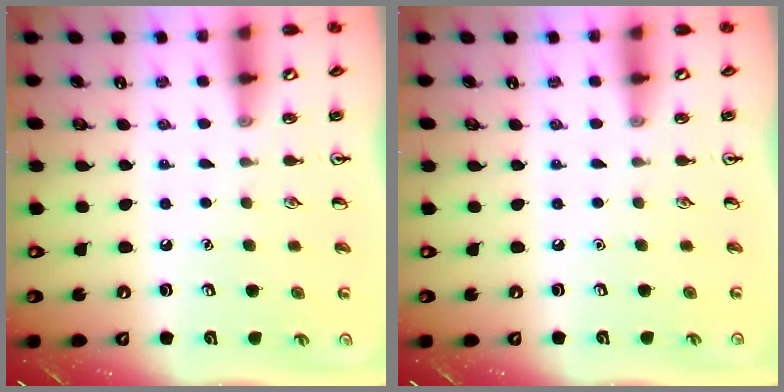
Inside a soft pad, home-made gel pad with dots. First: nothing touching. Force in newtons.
{"total": 0.0}